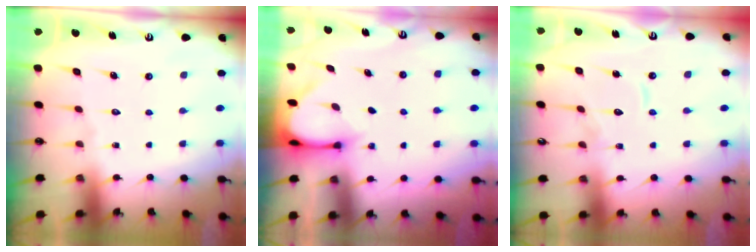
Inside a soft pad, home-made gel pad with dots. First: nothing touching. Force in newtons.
{"total": 2.9, "press": 2.9, "slide": 0.2}
{"total": 8.4, "press": 8.4, "slide": 0.6}